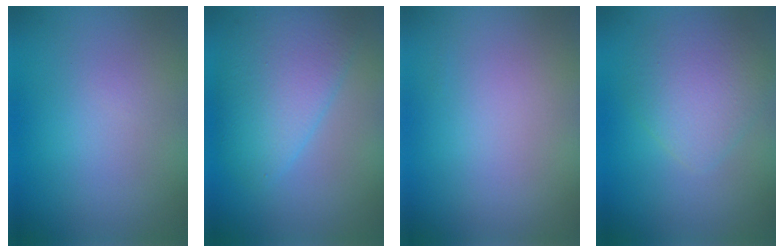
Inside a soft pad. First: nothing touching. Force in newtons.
{"total": 4.9, "press": 4.9, "slide": 0.1}
{"total": 0.0}
{"total": 3.5, "press": 3.5, "slide": 0.0}